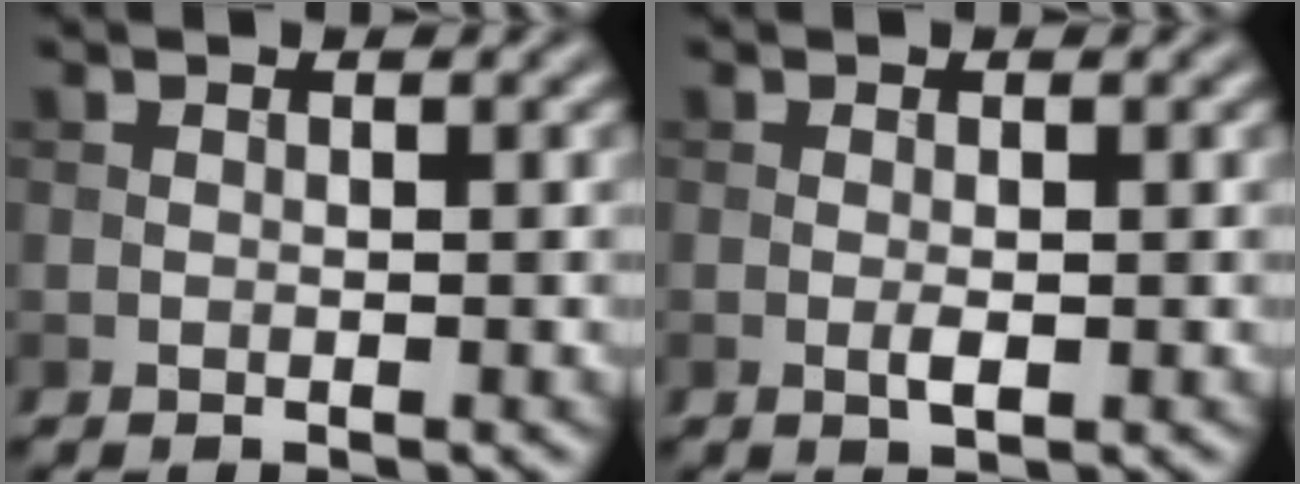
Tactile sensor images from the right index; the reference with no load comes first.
{"total": 1.2, "force": [-0.3, 0.3, 1.1], "torque": [-0.023, -0.003, -0.005]}